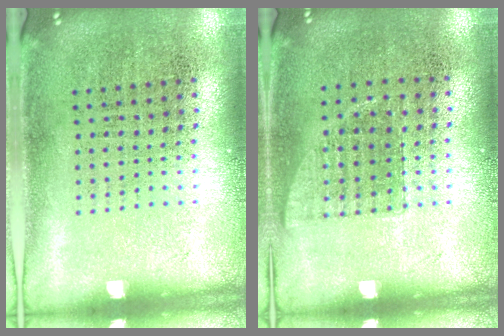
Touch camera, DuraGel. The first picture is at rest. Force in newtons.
{"total": 0.6, "press": 0.5, "slide": 0.2}